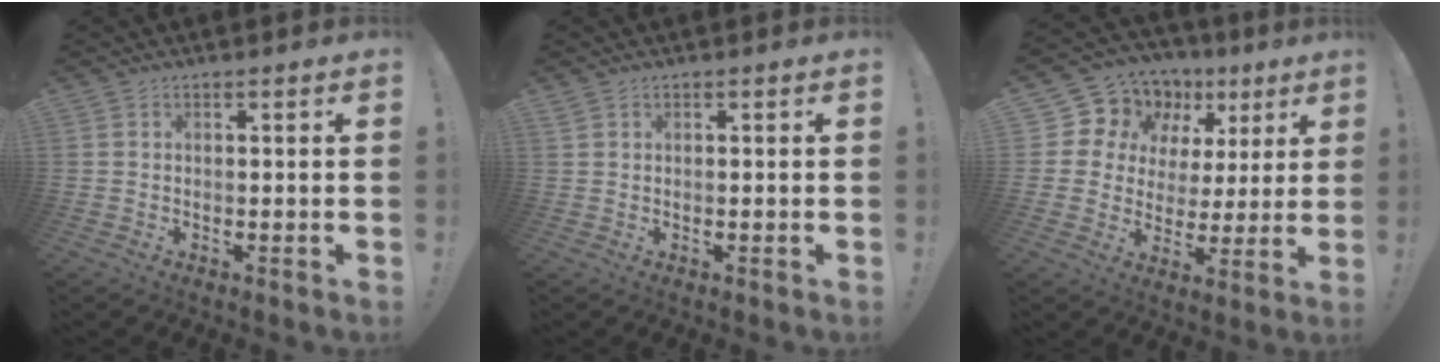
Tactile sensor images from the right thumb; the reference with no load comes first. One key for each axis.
{"total": 0.6, "fx": 0.3, "fy": 0.4, "fz": 0.3, "tx": -0.015, "ty": 0.006, "tz": 0.006}
{"total": 11.7, "fx": 6.9, "fy": 8.8, "fz": 3.6, "tx": -0.069, "ty": -0.050, "tz": 0.141}